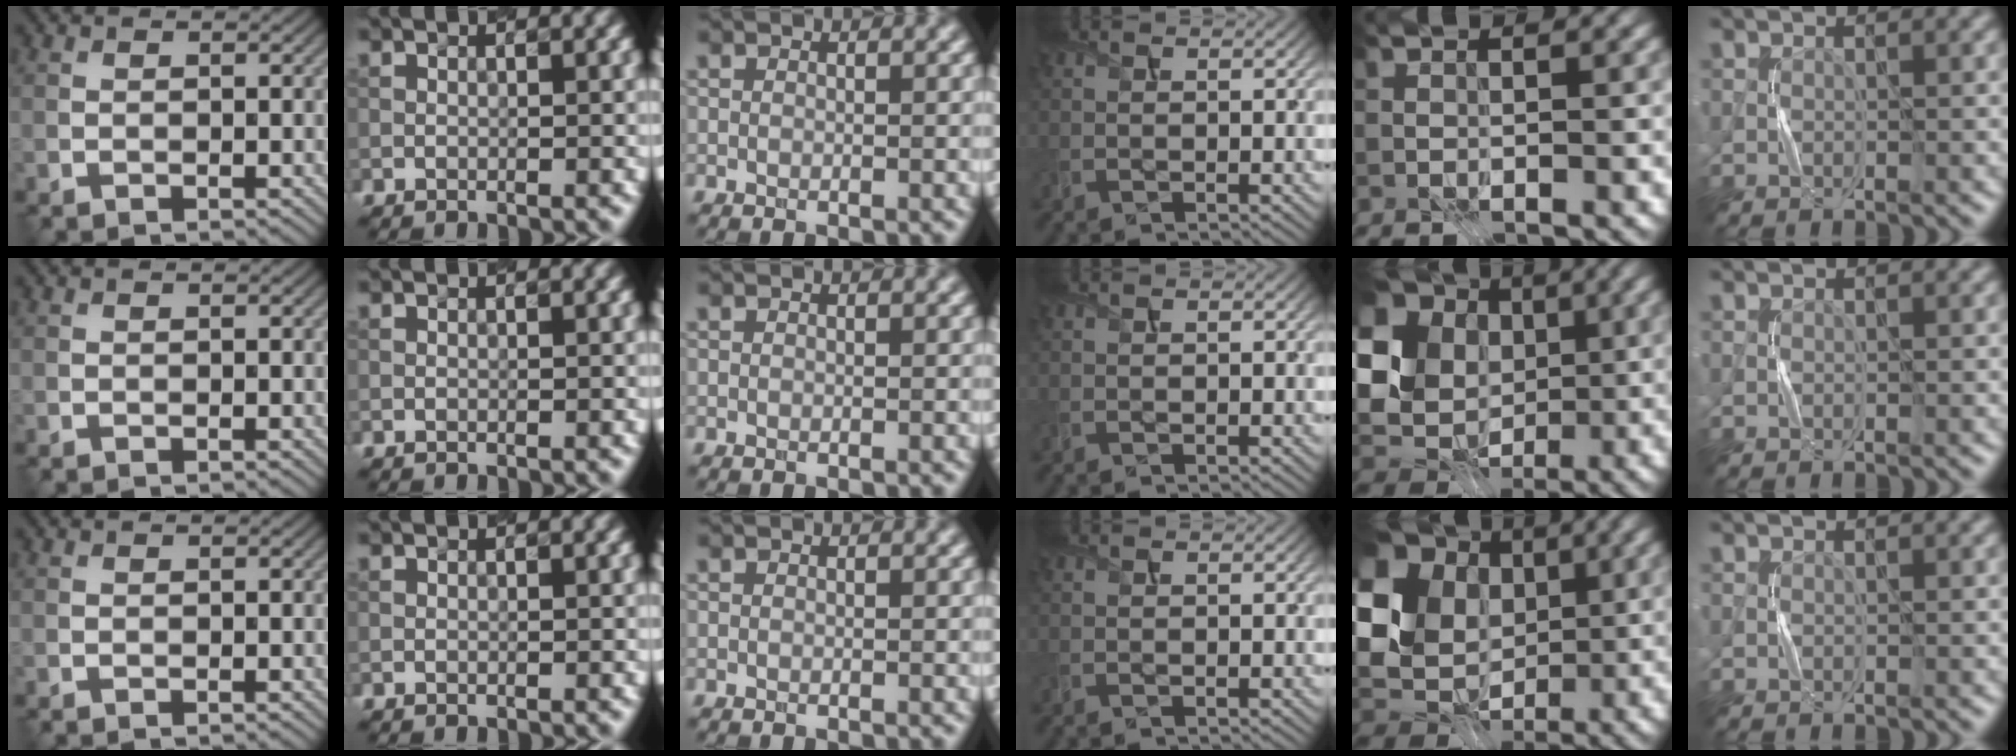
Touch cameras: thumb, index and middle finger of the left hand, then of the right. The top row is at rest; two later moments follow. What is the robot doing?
{"motion": "press", "object": "calculator"}